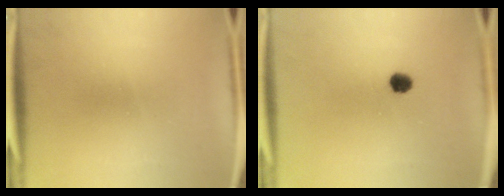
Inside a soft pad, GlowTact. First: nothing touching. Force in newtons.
{"total": 2.7}